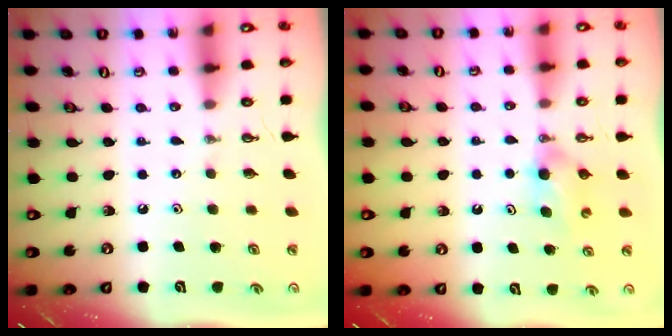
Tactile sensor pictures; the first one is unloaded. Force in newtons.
{"total": 3.0, "press": 2.9, "slide": 0.8}